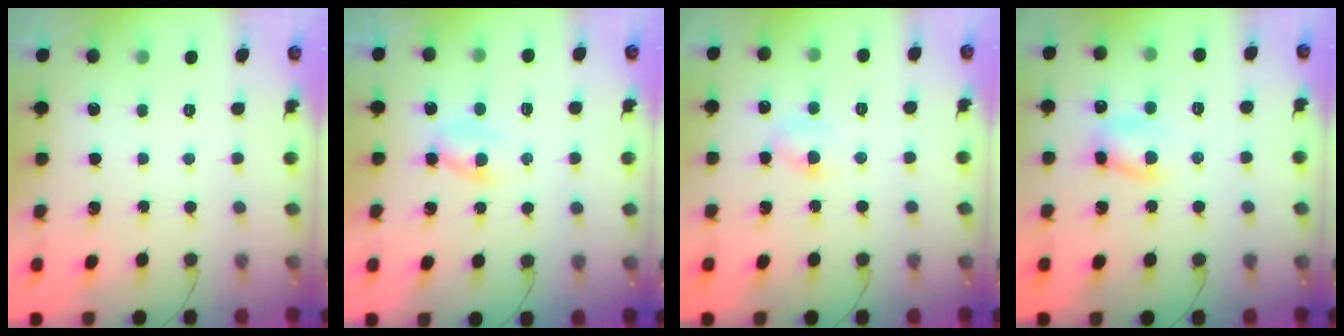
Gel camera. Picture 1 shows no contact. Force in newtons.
{"total": 2.0, "press": 1.8, "slide": 0.9}
{"total": 5.0, "press": 4.7, "slide": 1.4}
{"total": 6.6, "press": 6.6, "slide": 0.7}